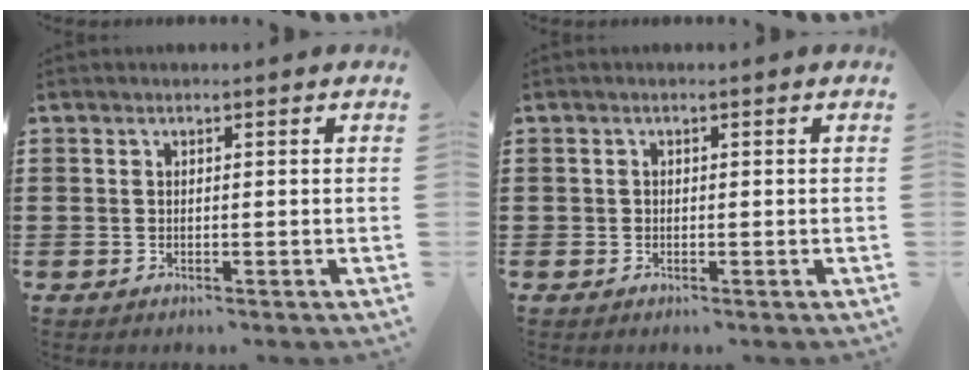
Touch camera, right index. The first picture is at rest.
{"total": 0.0}